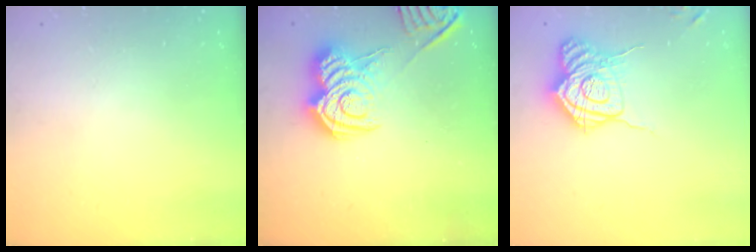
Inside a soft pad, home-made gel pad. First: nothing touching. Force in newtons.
{"total": 12.7, "press": 12.6, "slide": 0.7}
{"total": 16.7, "press": 16.7, "slide": 0.6}